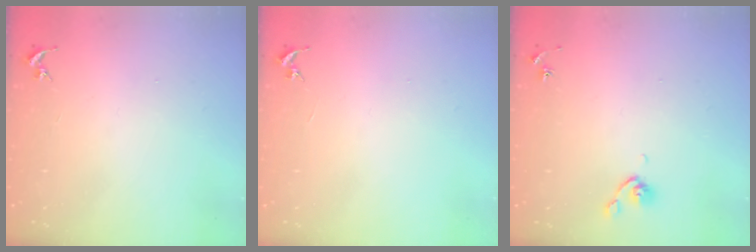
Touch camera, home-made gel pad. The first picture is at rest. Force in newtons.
{"total": 0.0}
{"total": 4.8, "press": 4.7, "slide": 1.1}